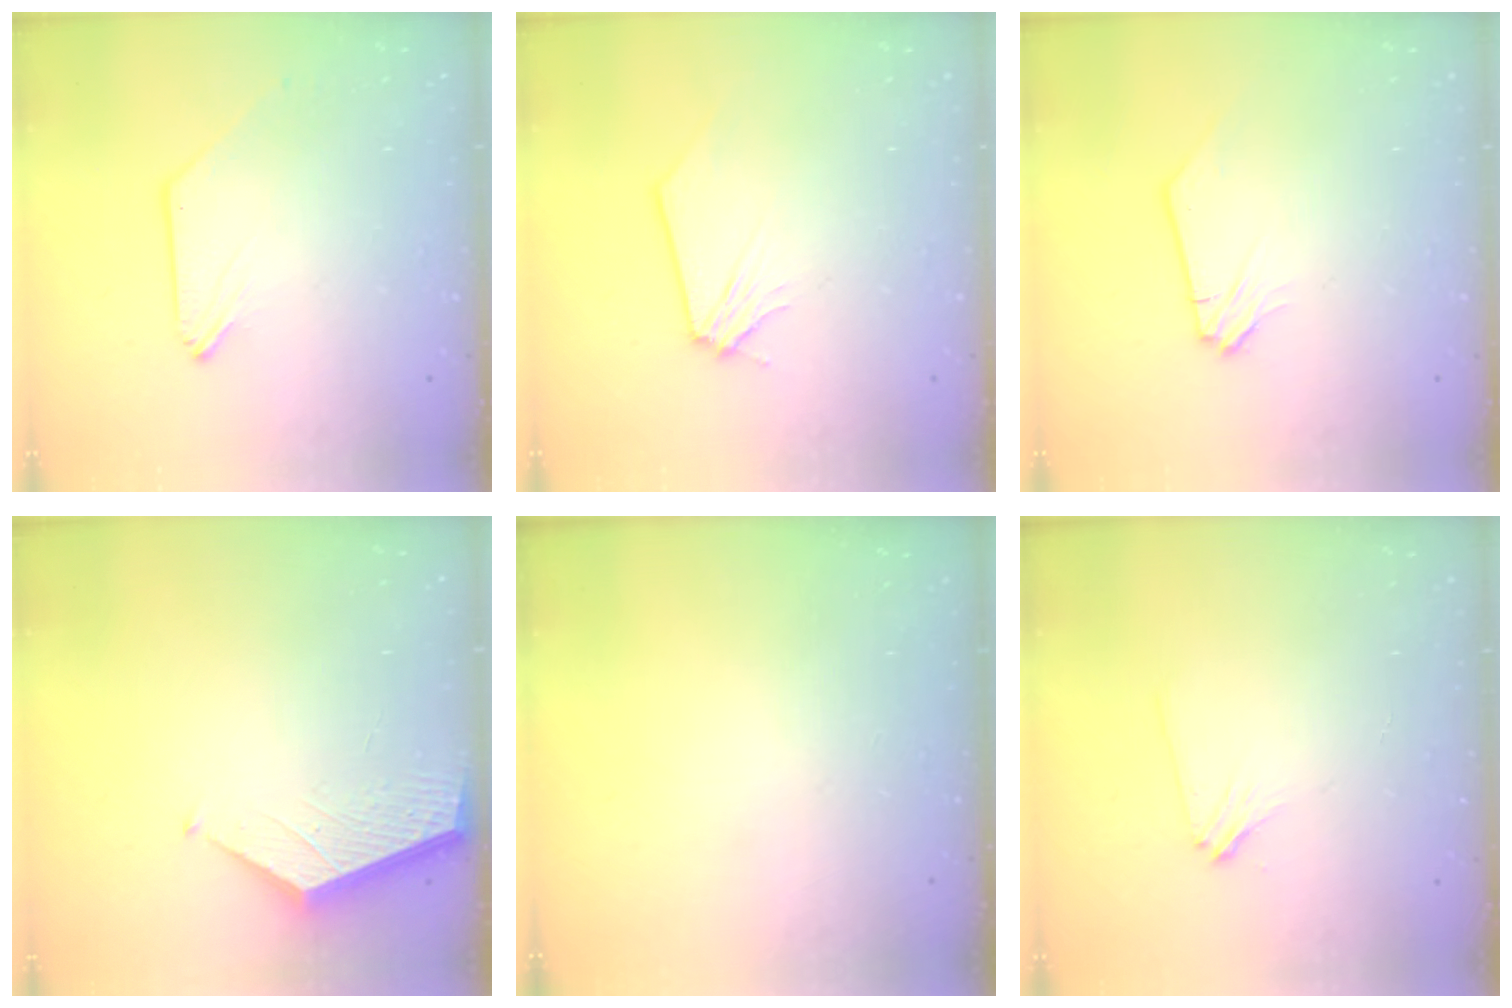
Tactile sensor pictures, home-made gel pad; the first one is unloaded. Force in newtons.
{"total": 0.0}
{"total": 0.0}
{"total": 2.6, "press": 2.6, "slide": 0.4}
{"total": 0.0}
{"total": 3.0, "press": 3.0, "slide": 0.5}